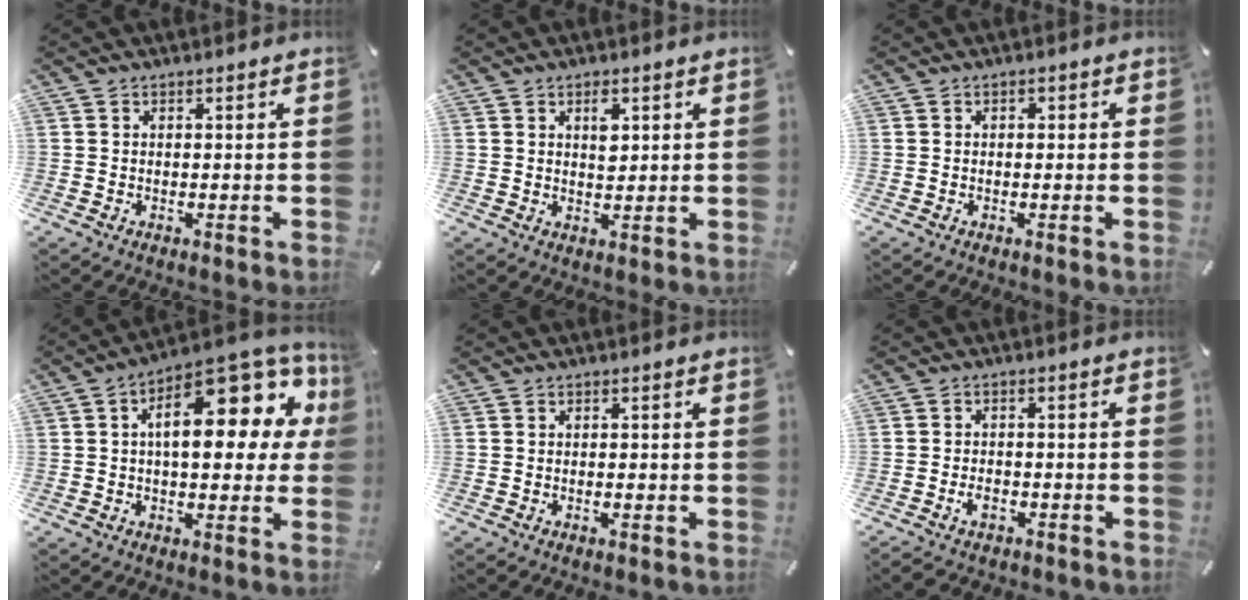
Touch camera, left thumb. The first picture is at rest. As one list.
[{"total": 3.3, "force": [1.4, 2.0, 2.2], "torque": [-0.018, -0.009, 0.016]}, {"total": 0.7, "force": [-0.2, 0.6, 0.4], "torque": [-0.007, 0.003, -0.005]}, {"total": 19.9, "force": [6.2, 9.4, 16.3], "torque": [-0.221, -0.044, 0.098]}, {"total": 0.9, "force": [-0.4, 0.4, 0.7], "torque": [-0.014, -0.002, -0.007]}, {"total": 3.6, "force": [-2.1, 2.2, 1.9], "torque": [-0.038, 0.008, -0.041]}]